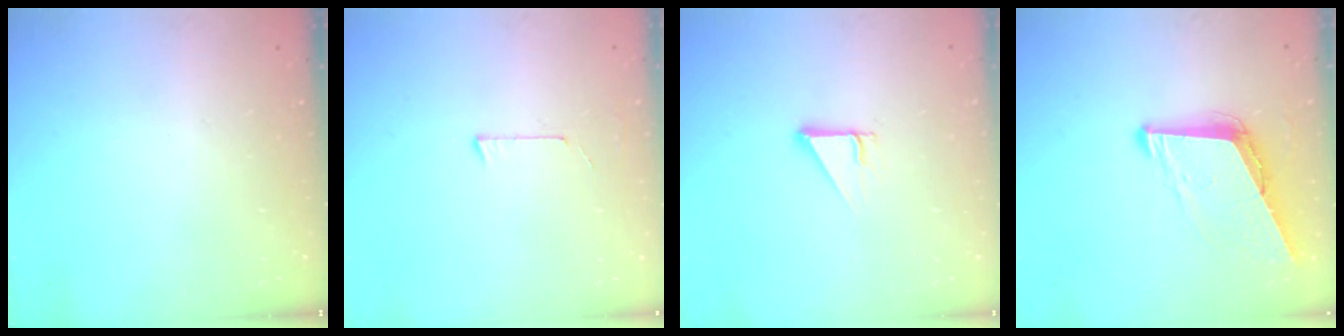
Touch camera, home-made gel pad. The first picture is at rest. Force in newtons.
{"total": 3.2, "press": 3.2, "slide": 0.2}
{"total": 2.5, "press": 2.5, "slide": 0.2}
{"total": 9.1, "press": 8.4, "slide": 3.5}